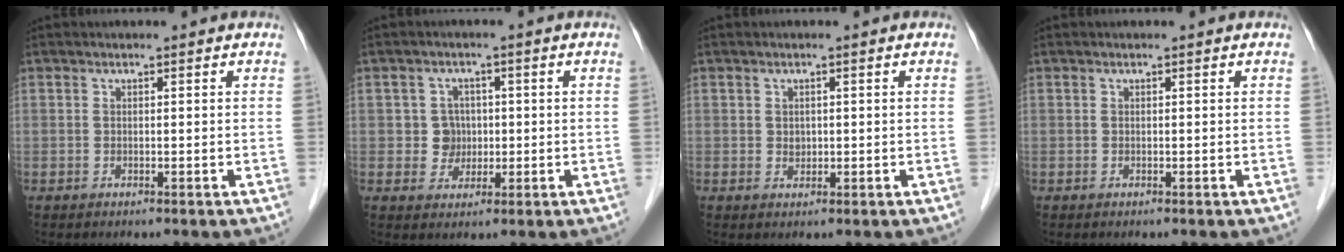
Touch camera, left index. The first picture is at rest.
{"total": 3.6, "force": [0.1, 3.6, 0.5], "torque": [-0.002, 0.009, 0.005]}
{"total": 1.2, "force": [0.1, 1.0, 0.6], "torque": [-0.012, 0.001, 0.004]}
{"total": 0.0}